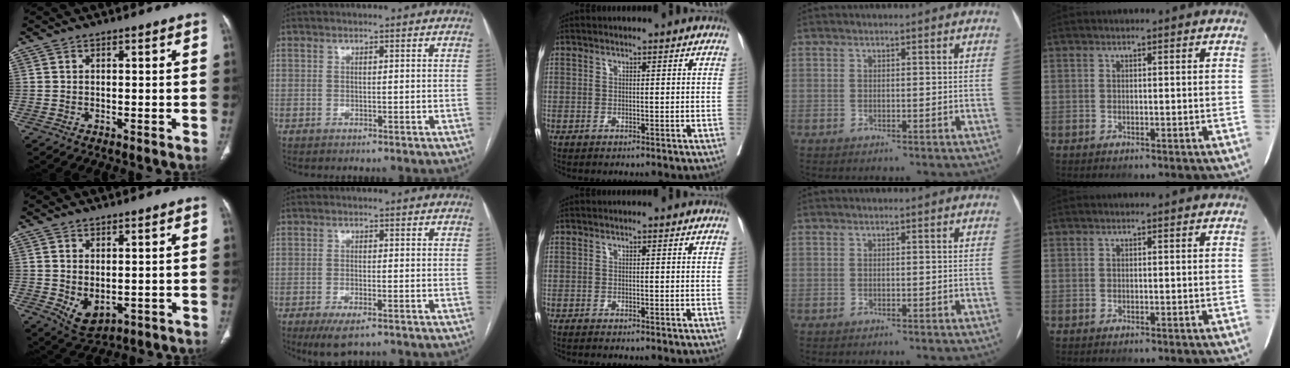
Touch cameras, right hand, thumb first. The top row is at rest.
{"thumb": {"total": 5.6, "force": [-0.6, 3.5, 4.4], "torque": [-0.068, -0.009, 0.011]}, "index": {"total": 4.5, "force": [-2.8, 1.2, 3.2], "torque": [-0.058, -0.008, -0.042]}, "middle": {"total": 1.3, "force": [-1.1, -0.1, 0.6], "torque": [-0.008, 0.000, -0.015]}}